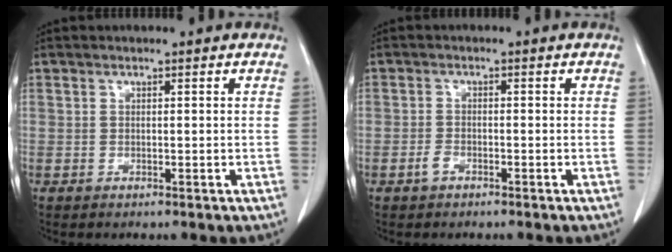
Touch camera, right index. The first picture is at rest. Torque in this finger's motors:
{"motor_torque": [0.06, -0.13, -0.05, -0.06]}